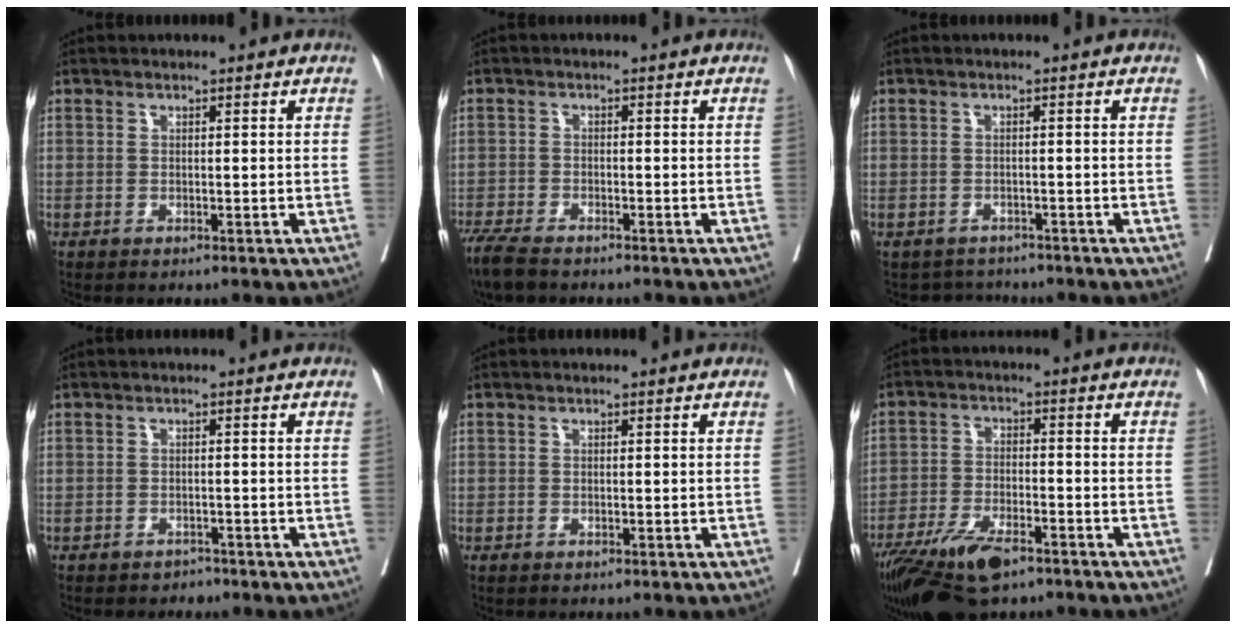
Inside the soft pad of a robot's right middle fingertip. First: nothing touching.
{"total": 5.3, "force": [-4.4, 1.7, 2.5], "torque": [-0.044, -0.010, -0.076]}
{"total": 3.1, "force": [-2.8, 1.0, -0.7], "torque": [0.009, 0.004, -0.043]}
{"total": 3.0, "force": [-2.7, 1.3, 0.2], "torque": [-0.005, 0.001, -0.041]}
{"total": 0.0}
{"total": 12.2, "force": [-8.4, 3.8, 7.9], "torque": [-0.146, -0.021, -0.151]}